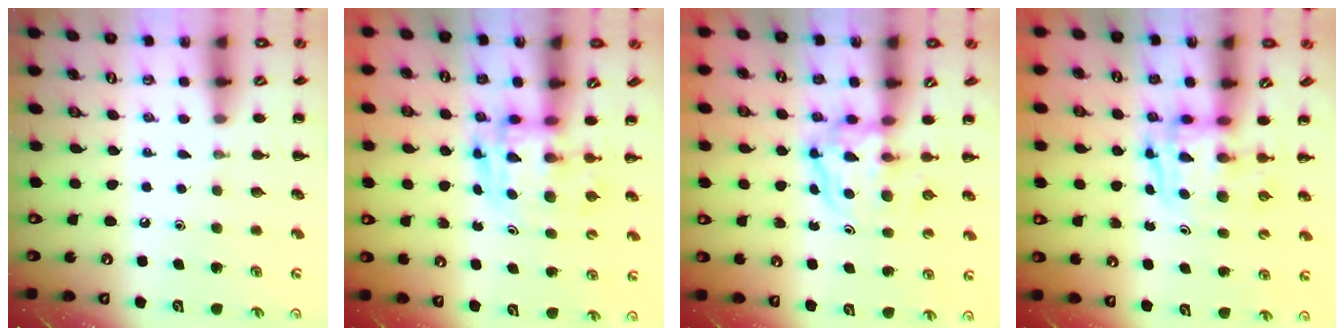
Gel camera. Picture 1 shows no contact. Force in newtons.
{"total": 3.5, "press": 3.4, "slide": 0.6}
{"total": 3.9, "press": 3.9, "slide": 0.4}
{"total": 3.3, "press": 3.2, "slide": 0.6}